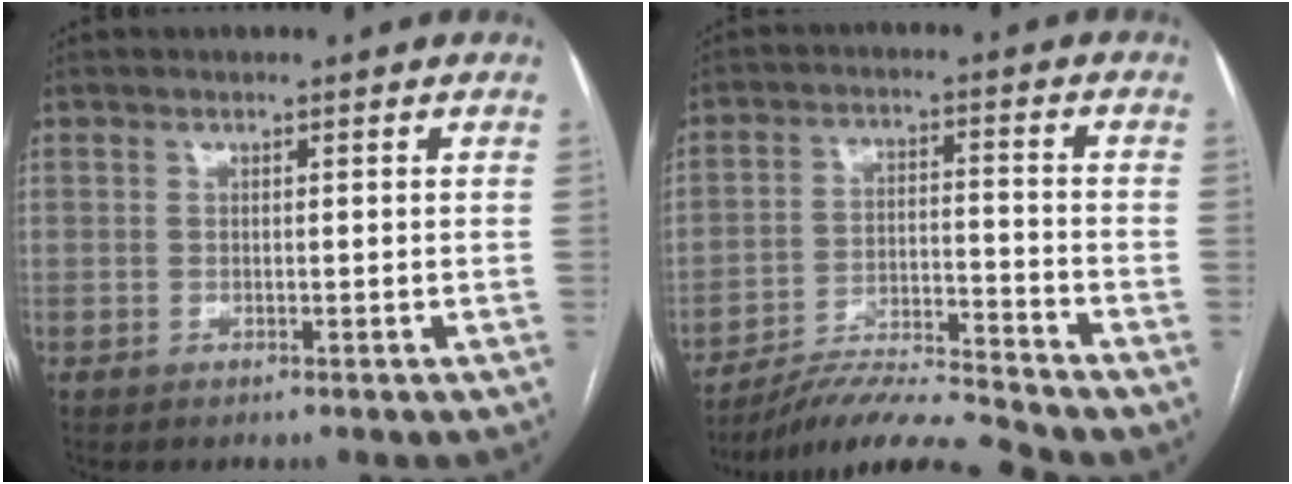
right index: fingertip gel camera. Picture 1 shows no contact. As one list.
[{"total": 9.9, "force": [-9.5, -2.0, 2.0], "torque": [-0.032, 0.008, -0.172]}]